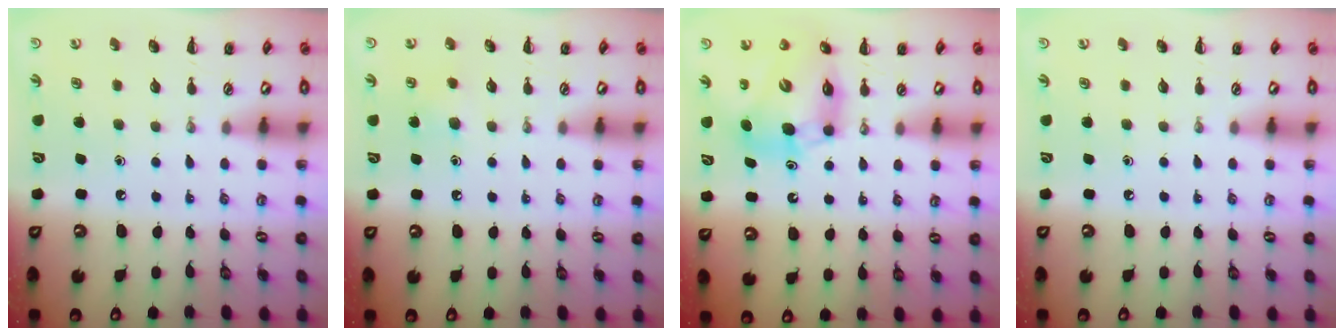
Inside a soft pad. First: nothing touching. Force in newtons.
{"total": 4.9, "press": 4.6, "slide": 1.5}
{"total": 11.9, "press": 11.4, "slide": 3.5}
{"total": 0.0}